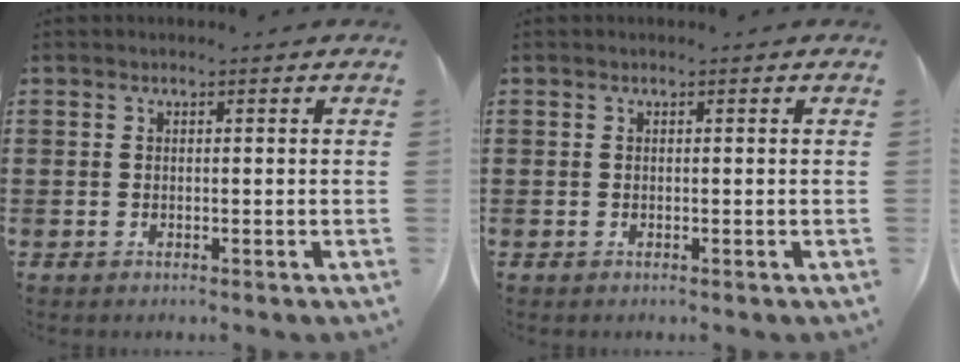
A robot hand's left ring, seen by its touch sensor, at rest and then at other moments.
{"total": 0.0}